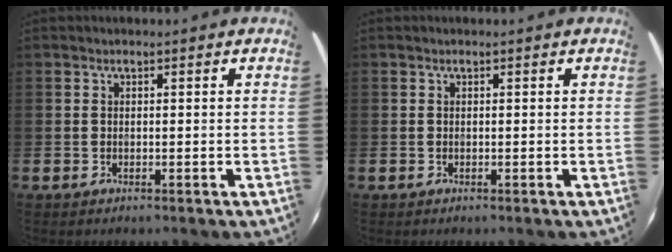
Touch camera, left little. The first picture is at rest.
{"total": 0.0}